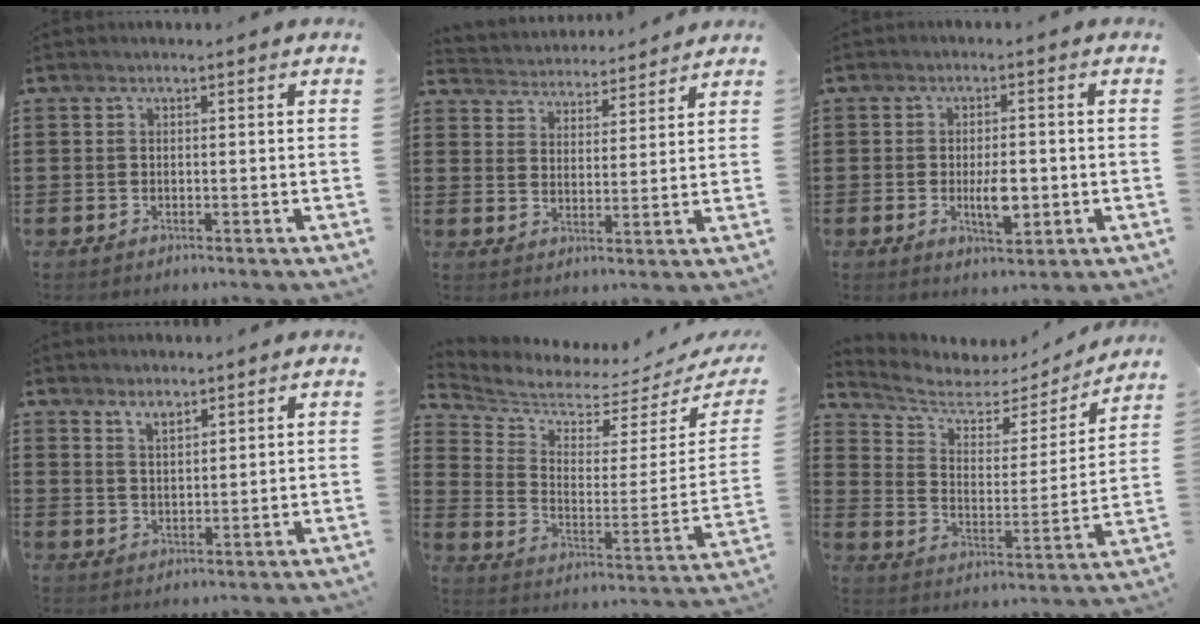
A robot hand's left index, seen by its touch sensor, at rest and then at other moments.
{"total": 3.6, "force": [3.5, 0.3, -0.6], "torque": [-0.010, -0.027, 0.057]}
{"total": 5.0, "force": [-0.9, 2.1, 4.4], "torque": [-0.067, 0.002, -0.016]}
{"total": 3.0, "force": [2.5, 1.0, 1.2], "torque": [-0.029, 0.002, 0.048]}
{"total": 4.2, "force": [4.2, 0.4, 0.1], "torque": [-0.034, -0.055, 0.066]}
{"total": 5.5, "force": [4.6, 2.1, 2.1], "torque": [-0.068, -0.033, 0.074]}